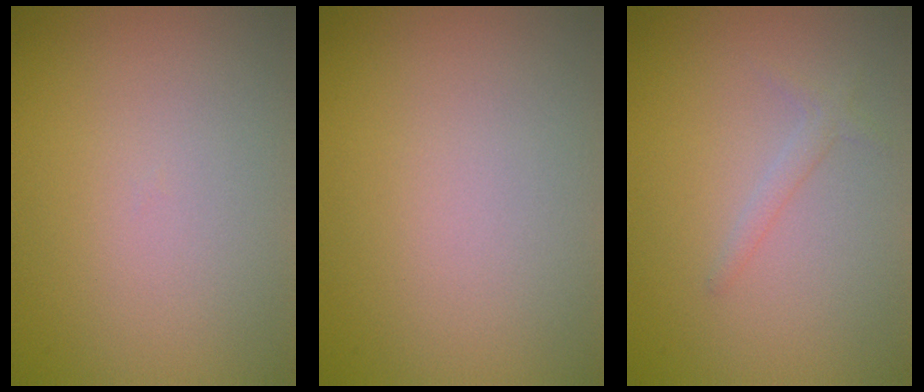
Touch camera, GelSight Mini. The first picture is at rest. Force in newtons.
{"total": 0.0}
{"total": 1.0, "press": 1.0, "slide": 0.0}